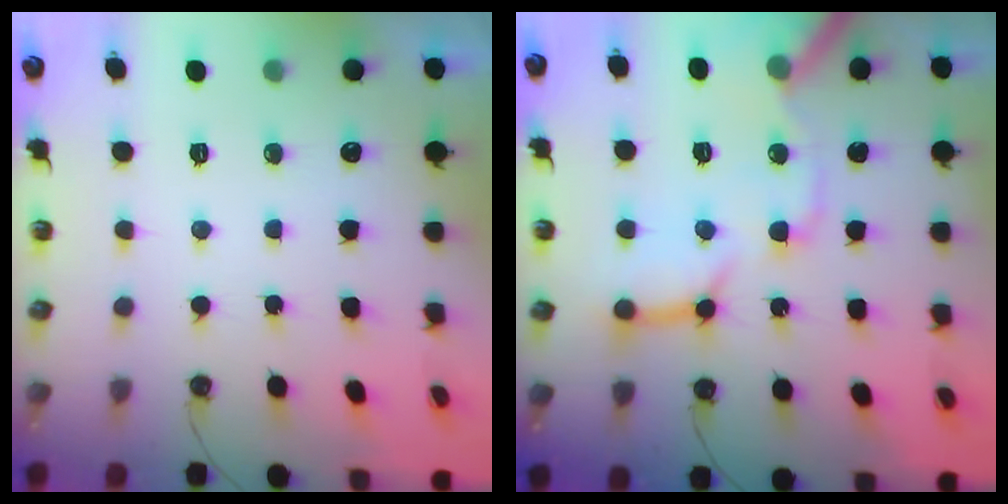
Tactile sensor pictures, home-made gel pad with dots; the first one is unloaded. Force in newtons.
{"total": 18.3, "press": 18.2, "slide": 2.3}